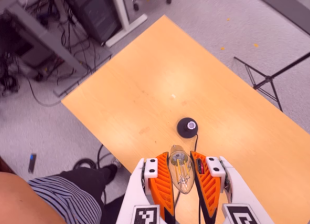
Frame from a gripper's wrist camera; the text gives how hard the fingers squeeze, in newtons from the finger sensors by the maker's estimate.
{"total": 21.8, "left": 24.0, "right": 19.6}